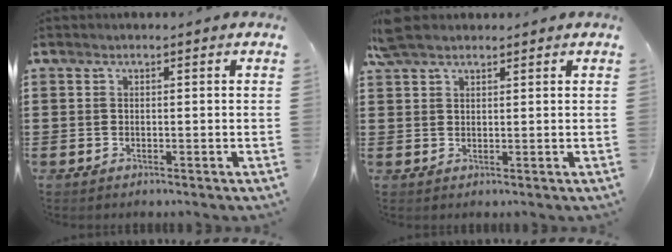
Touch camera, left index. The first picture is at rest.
{"total": 4.0, "force": [3.2, 1.4, 1.9], "torque": [-0.045, 0.005, 0.062]}